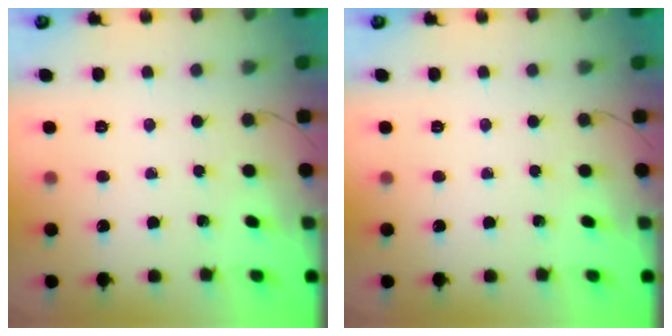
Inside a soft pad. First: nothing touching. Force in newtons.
{"total": 0.0}